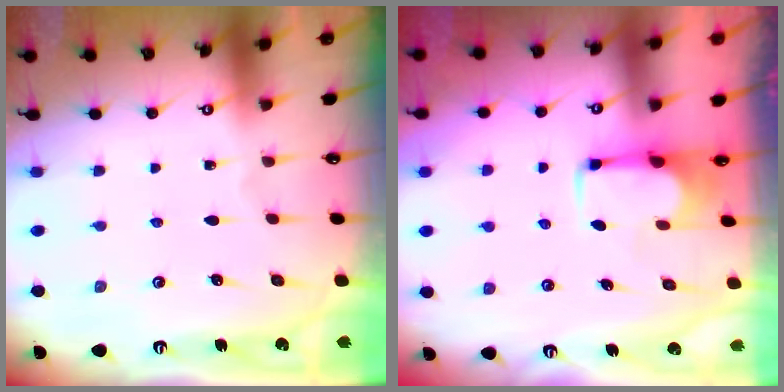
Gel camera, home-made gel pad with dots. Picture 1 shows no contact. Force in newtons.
{"total": 1.9, "press": 1.7, "slide": 0.9}